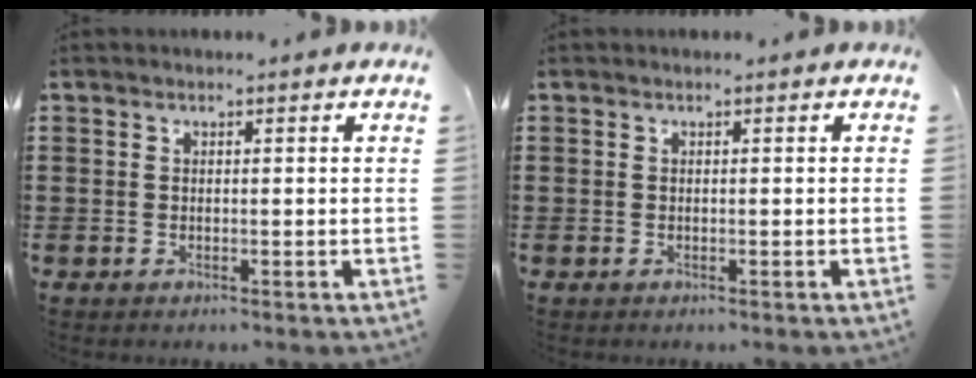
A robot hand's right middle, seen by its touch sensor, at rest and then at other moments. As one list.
[{"total": 0.0}]